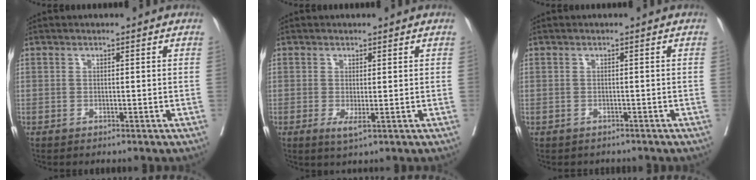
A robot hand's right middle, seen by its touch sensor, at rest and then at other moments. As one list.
[{"total": 1.8, "force": [0.0, -0.4, 1.8], "torque": [-0.028, -0.008, 0.004]}, {"total": 1.2, "force": [-1.2, 0.2, 0.0], "torque": [-0.005, -0.001, -0.017]}]